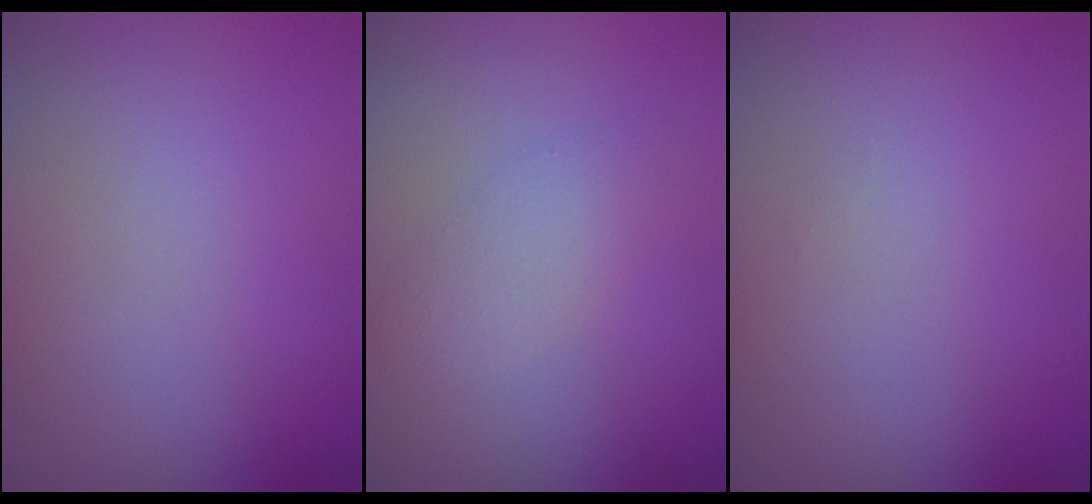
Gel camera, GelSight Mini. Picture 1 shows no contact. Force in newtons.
{"total": 2.2, "press": 2.2, "slide": 0.0}
{"total": 0.0}